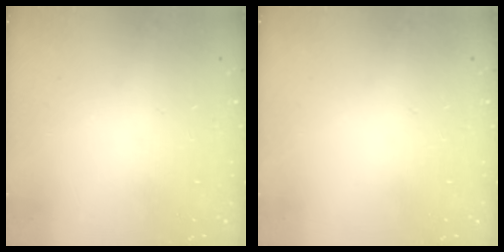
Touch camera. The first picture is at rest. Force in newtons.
{"total": 0.0}